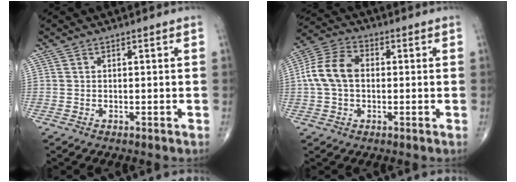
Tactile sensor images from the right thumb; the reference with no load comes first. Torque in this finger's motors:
{"motor_torque": [1.57, 1.55, 0.89, 0.11, 0.06]}